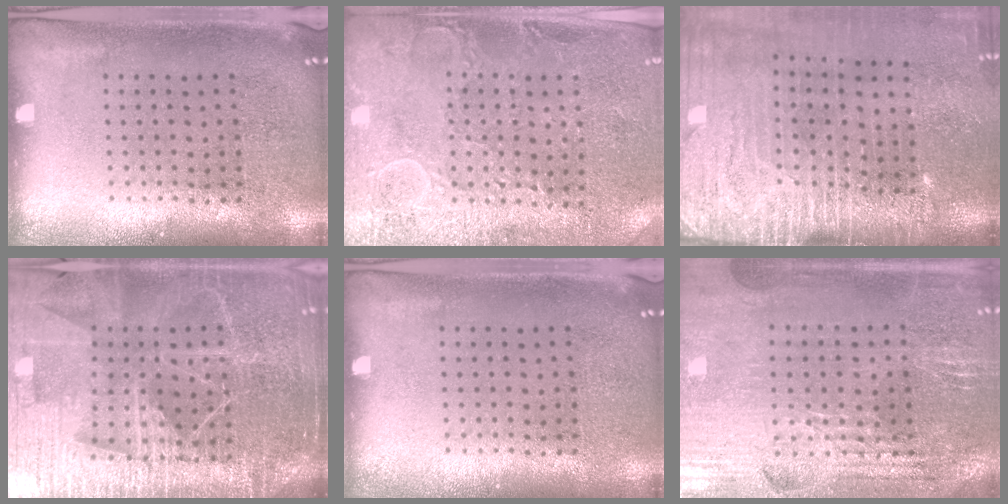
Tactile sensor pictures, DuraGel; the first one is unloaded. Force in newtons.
{"total": 2.8, "press": 2.7, "slide": 0.7}
{"total": 4.2, "press": 3.5, "slide": 2.3}
{"total": 5.5, "press": 4.9, "slide": 2.4}
{"total": 0.0}
{"total": 2.8, "press": 2.8, "slide": 0.4}